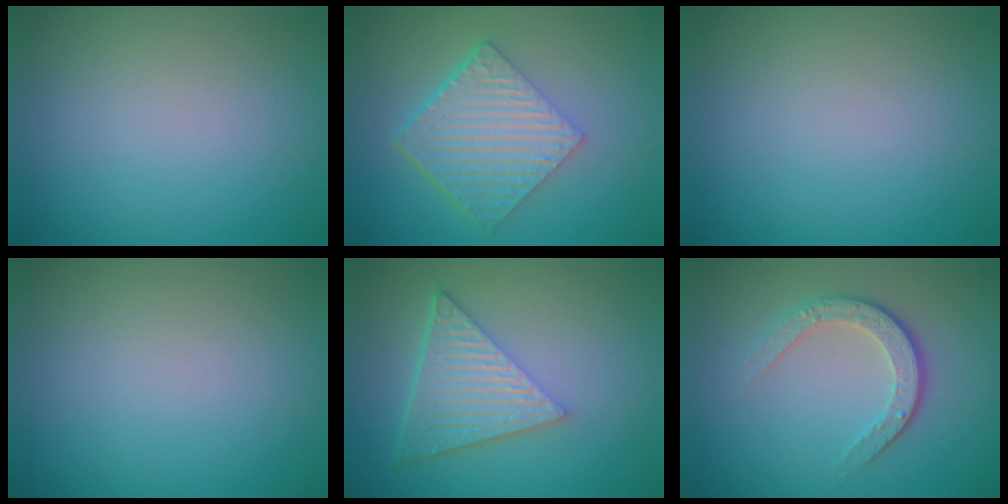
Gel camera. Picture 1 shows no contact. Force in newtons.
{"total": 6.4, "press": 4.3, "slide": 4.7}
{"total": 0.0}
{"total": 0.0}
{"total": 6.5, "press": 4.5, "slide": 4.7}
{"total": 3.4, "press": 2.5, "slide": 2.3}